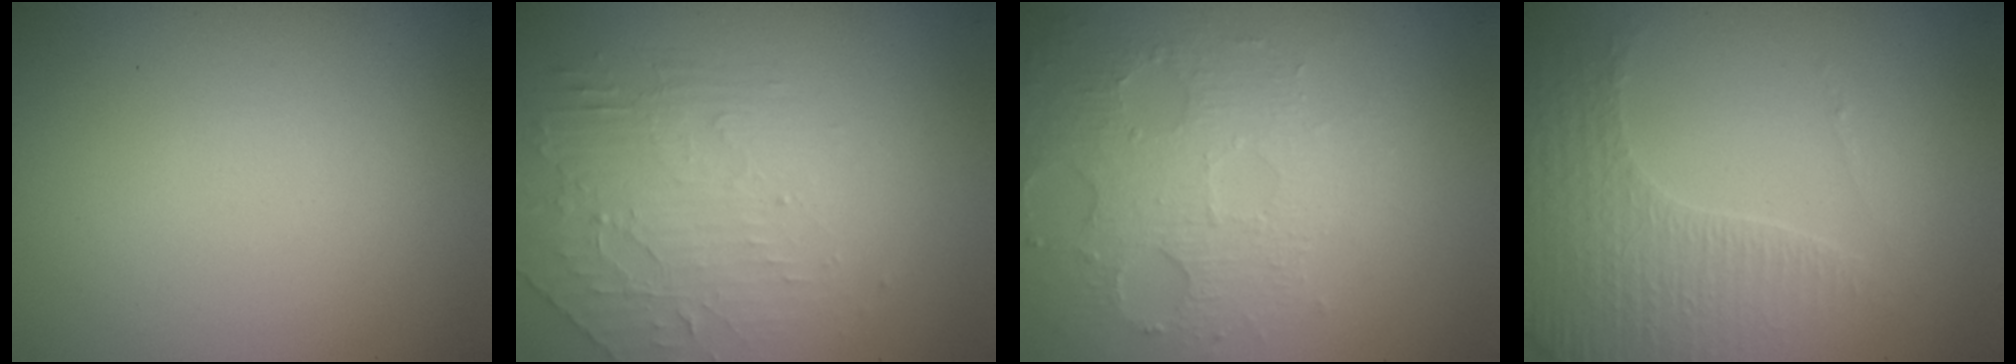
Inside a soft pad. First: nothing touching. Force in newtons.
{"total": 2.2, "press": 1.5, "slide": 1.7}
{"total": 3.7, "press": 3.3, "slide": 1.7}
{"total": 4.4, "press": 3.3, "slide": 2.9}